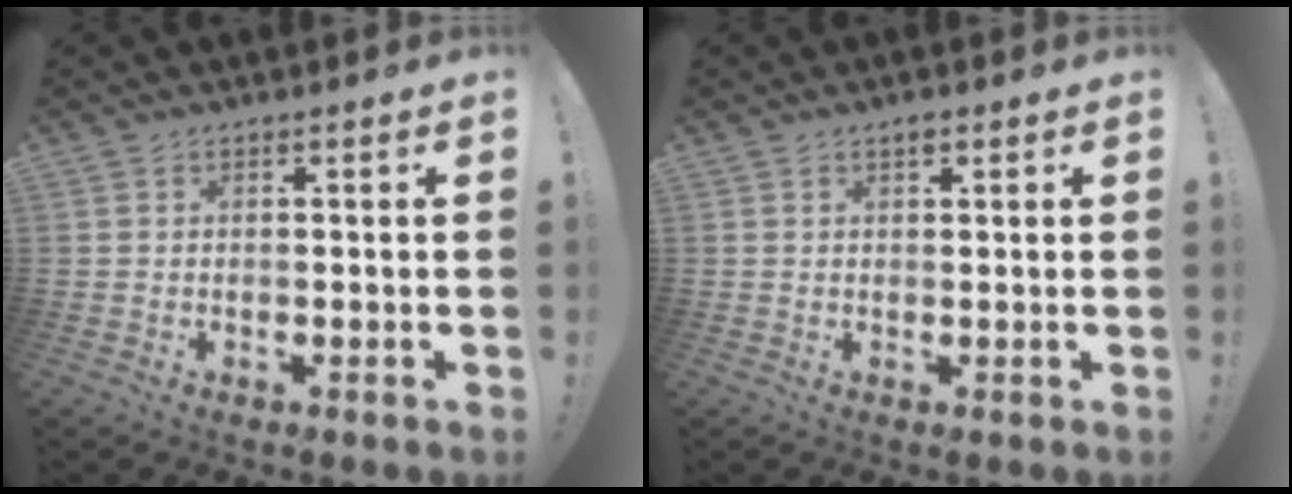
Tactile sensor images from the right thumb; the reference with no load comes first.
{"total": 1.3, "force": [1.0, 0.6, 0.7], "torque": [-0.006, -0.005, 0.017]}